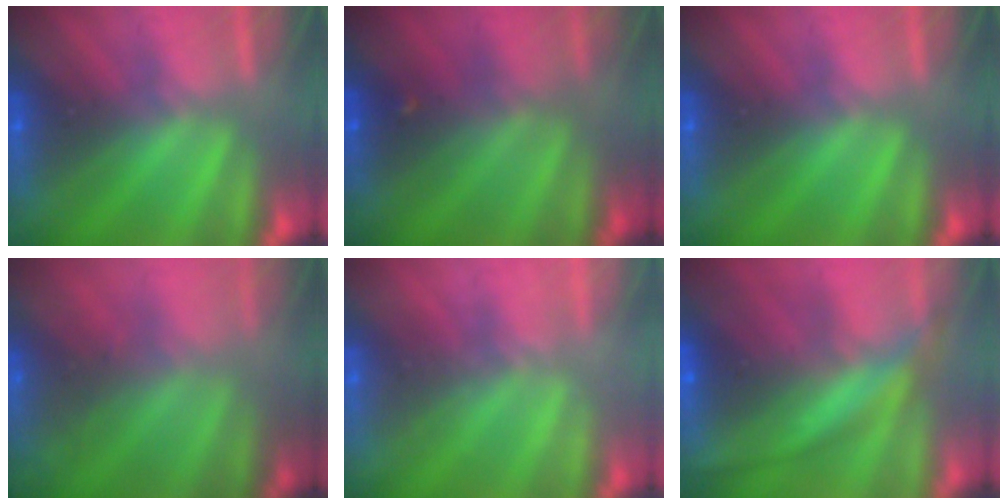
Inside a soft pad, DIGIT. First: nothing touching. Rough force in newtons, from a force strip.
{"total": 2.1}
{"total": 0.0}
{"total": 7.6}
{"total": 2.2}
{"total": 10.5}